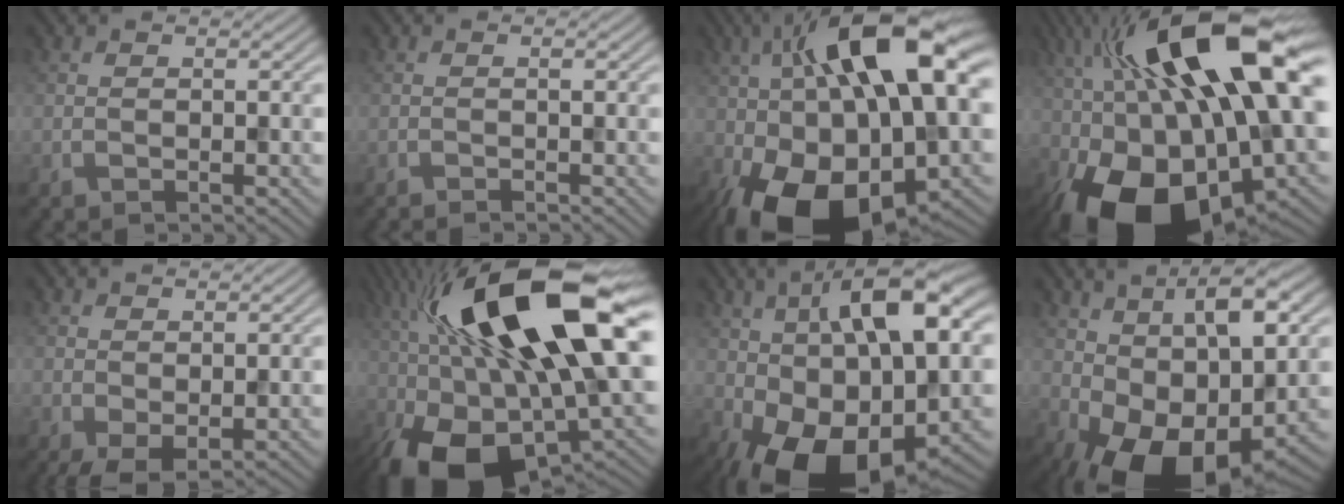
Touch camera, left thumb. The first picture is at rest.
{"total": 0.8, "force": [-0.5, 0.0, 0.6], "torque": [-0.010, 0.003, -0.010]}
{"total": 22.1, "force": [-0.8, 12.1, 18.4], "torque": [-0.357, -0.011, 0.000]}
{"total": 23.4, "force": [0.9, 11.6, 20.3], "torque": [-0.387, -0.007, 0.012]}
{"total": 2.6, "force": [-0.2, 1.5, 2.1], "torque": [-0.047, -0.009, 0.000]}
{"total": 22.6, "force": [2.4, 9.7, 20.3], "torque": [-0.393, 0.008, 0.035]}
{"total": 19.7, "force": [-0.7, 10.6, 16.5], "torque": [-0.276, 0.001, -0.015]}
{"total": 16.1, "force": [-0.6, 9.2, 13.2], "torque": [-0.200, -0.021, -0.006]}